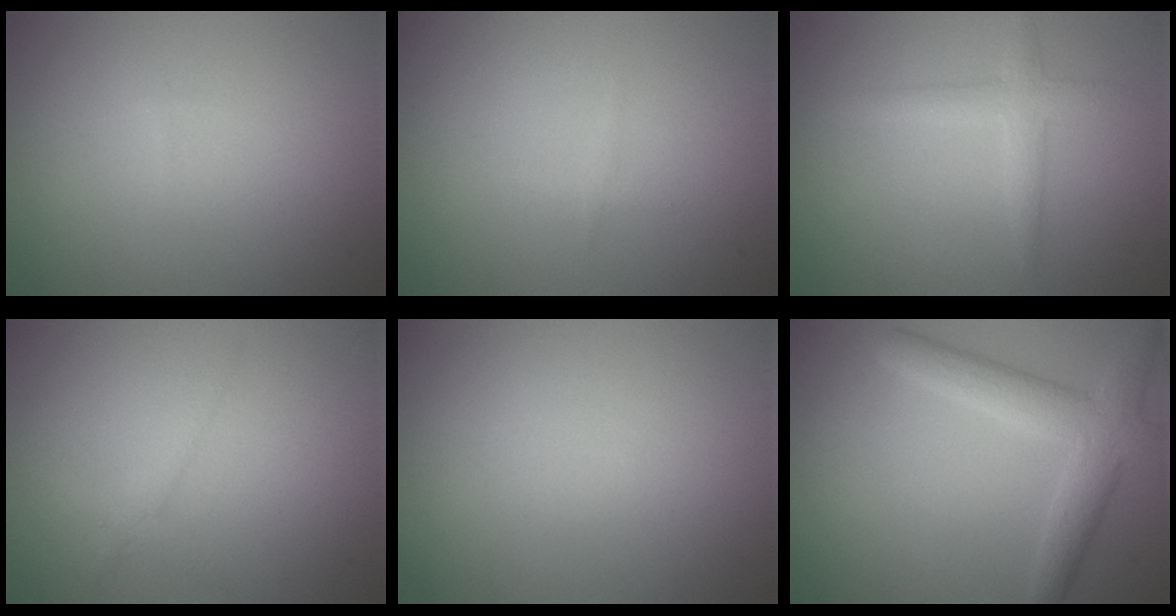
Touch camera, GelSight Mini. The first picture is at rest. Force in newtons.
{"total": 1.0, "press": 0.9, "slide": 0.2}
{"total": 2.1, "press": 2.1, "slide": 0.0}
{"total": 1.4, "press": 1.4, "slide": 0.0}
{"total": 0.0}
{"total": 4.5, "press": 4.5, "slide": 0.2}